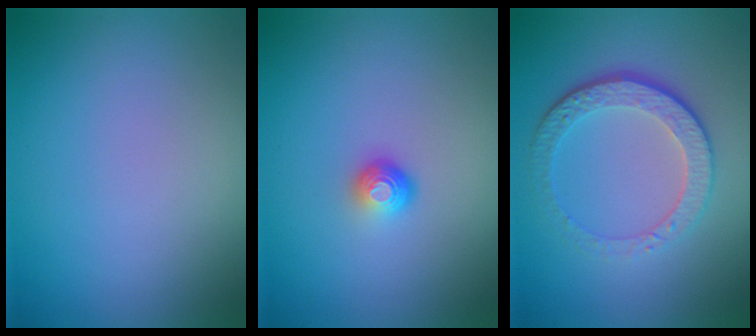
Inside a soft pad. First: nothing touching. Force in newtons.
{"total": 1.6, "press": 1.0, "slide": 1.3}
{"total": 4.6, "press": 3.4, "slide": 3.2}